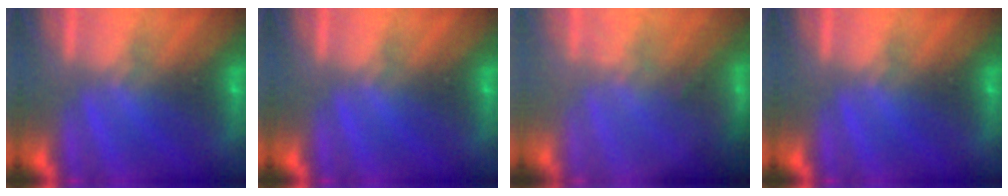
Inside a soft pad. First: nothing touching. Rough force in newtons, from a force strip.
{"total": 0.0}
{"total": 2.7}
{"total": 0.0}